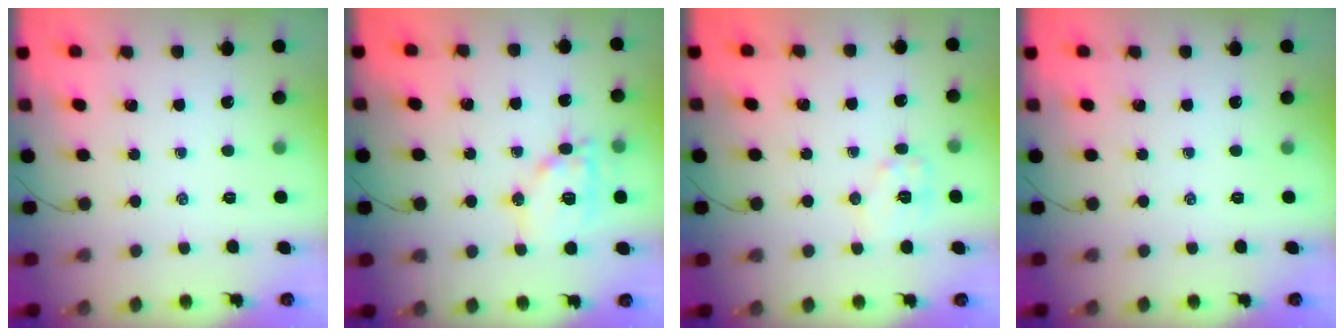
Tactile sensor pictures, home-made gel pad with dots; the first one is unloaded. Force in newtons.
{"total": 12.2, "press": 12.1, "slide": 1.4}
{"total": 7.9, "press": 7.9, "slide": 0.3}
{"total": 0.0}